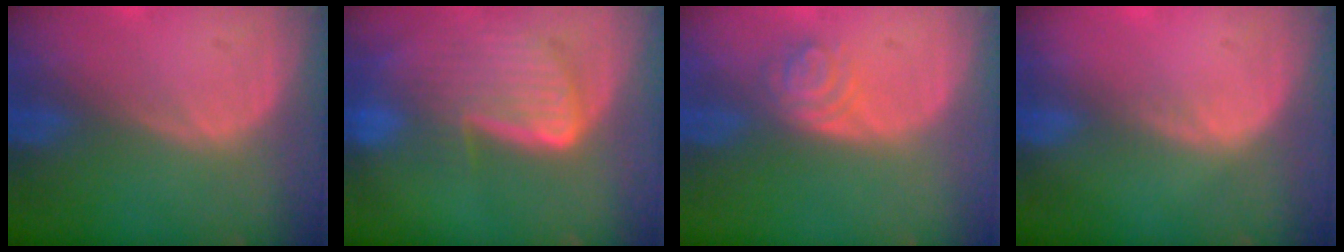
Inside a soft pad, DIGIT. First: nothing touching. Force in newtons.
{"total": 9.2, "press": 8.0, "slide": 4.7}
{"total": 4.0, "press": 3.6, "slide": 1.7}
{"total": 1.1, "press": 0.7, "slide": 0.9}